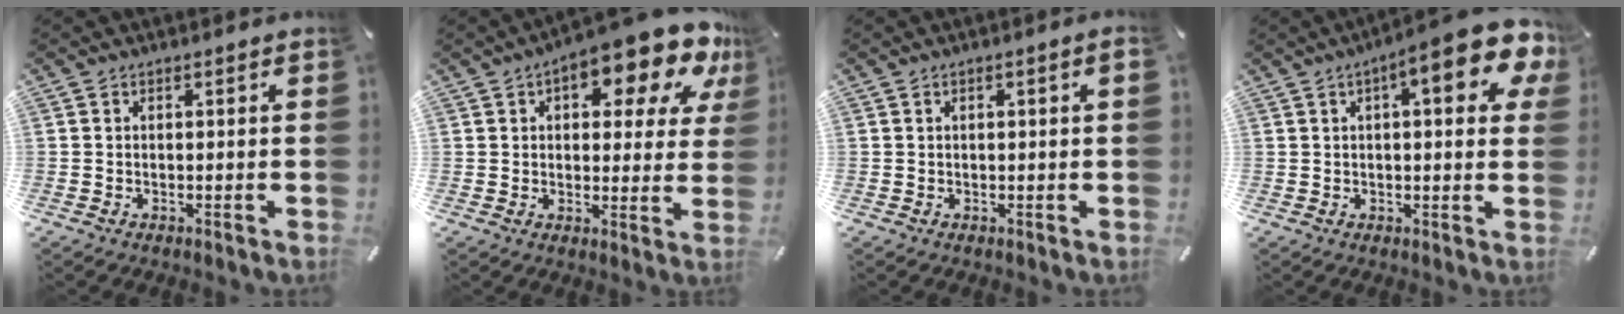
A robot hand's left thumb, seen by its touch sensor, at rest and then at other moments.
{"total": 15.4, "force": [9.8, 6.0, 10.2], "torque": [-0.132, -0.065, 0.159]}
{"total": 1.5, "force": [0.2, 0.1, 1.5], "torque": [-0.027, -0.002, 0.004]}
{"total": 13.4, "force": [6.3, 3.7, 11.3], "torque": [-0.153, -0.031, 0.097]}